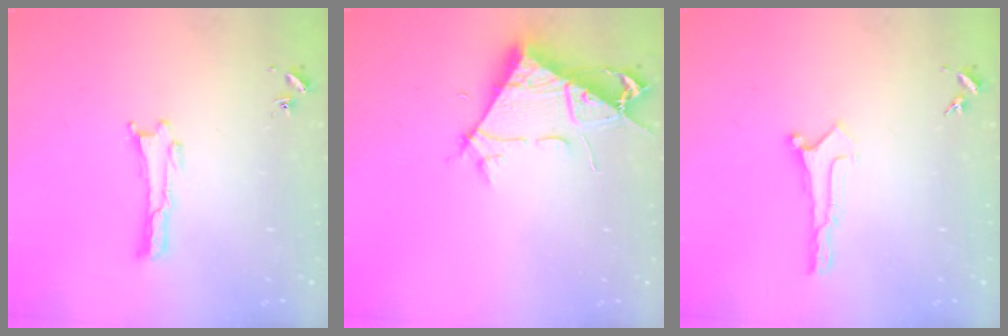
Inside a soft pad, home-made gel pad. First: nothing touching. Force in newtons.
{"total": 7.7, "press": 7.7, "slide": 0.8}
{"total": 0.0}